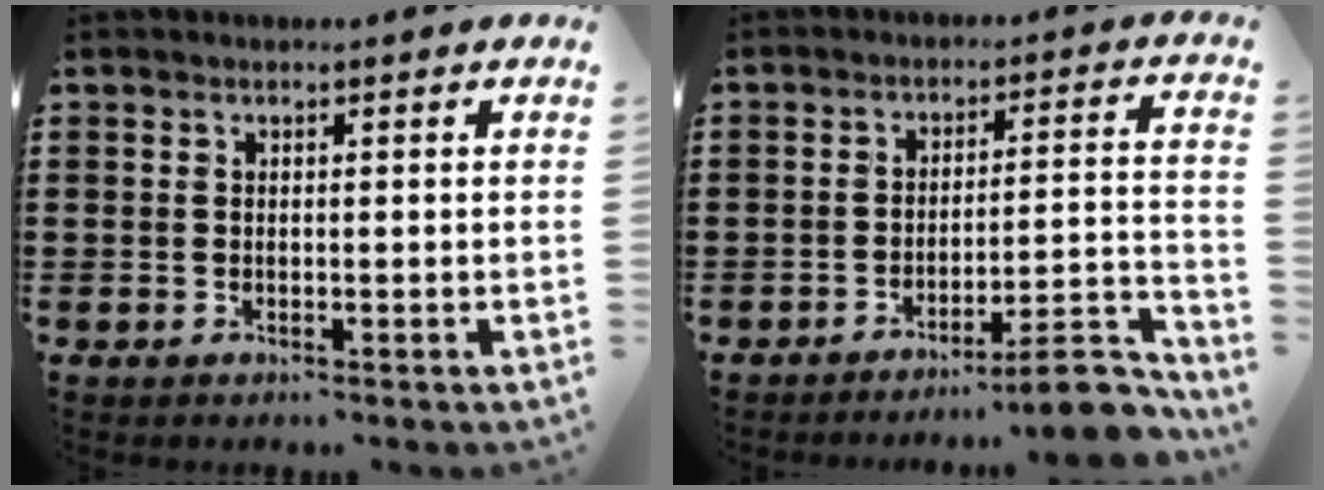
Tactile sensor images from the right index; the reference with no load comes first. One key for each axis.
{"total": 8.1, "fx": -6.6, "fy": 0.6, "fz": 4.5, "tx": -0.064, "ty": 0.006, "tz": -0.122}